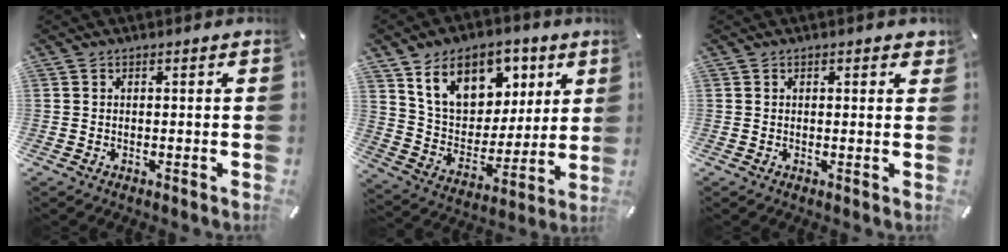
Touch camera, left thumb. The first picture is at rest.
{"total": 15.8, "force": [8.7, 11.1, 7.1], "torque": [-0.130, -0.036, 0.166]}
{"total": 1.1, "force": [0.6, 0.6, 0.8], "torque": [0.000, -0.003, 0.006]}